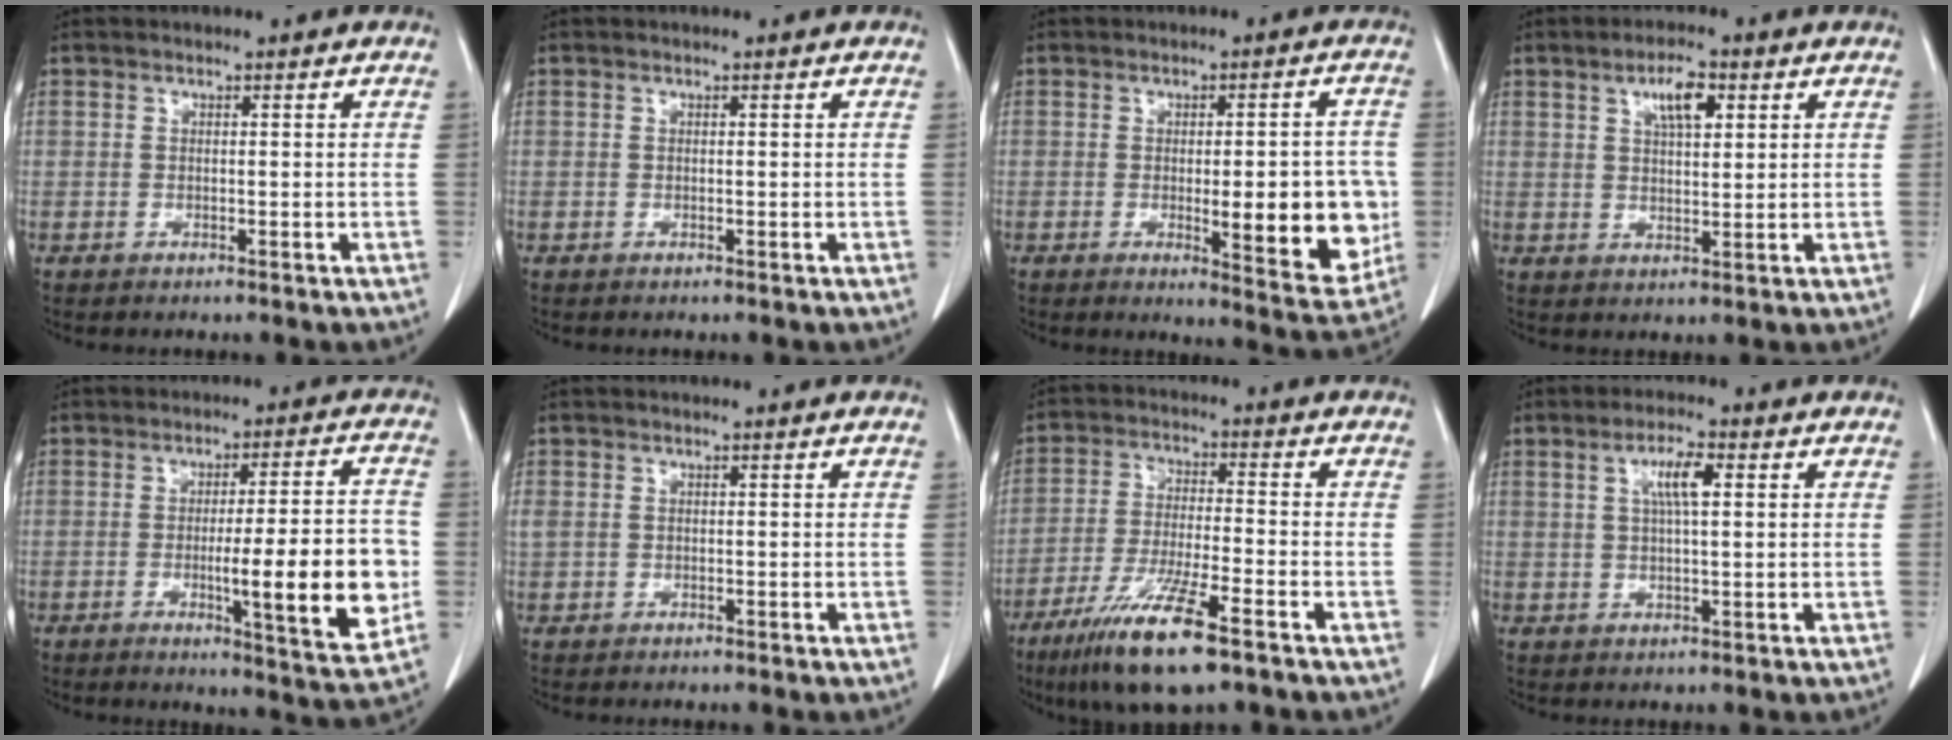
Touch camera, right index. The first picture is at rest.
{"total": 0.0}
{"total": 11.8, "force": [-1.5, 3.1, 11.3], "torque": [-0.131, -0.008, -0.008]}
{"total": 5.3, "force": [2.4, 1.7, 4.4], "torque": [-0.079, 0.004, 0.042]}
{"total": 14.1, "force": [-2.5, 1.1, 13.9], "torque": [-0.195, -0.007, -0.031]}
{"total": 0.9, "force": [0.2, 0.8, 0.5], "torque": [-0.017, 0.014, 0.009]}
{"total": 12.1, "force": [-7.4, 1.0, 9.5], "torque": [-0.183, -0.031, -0.131]}
{"total": 4.7, "force": [1.5, 0.8, 4.4], "torque": [-0.084, 0.005, 0.027]}